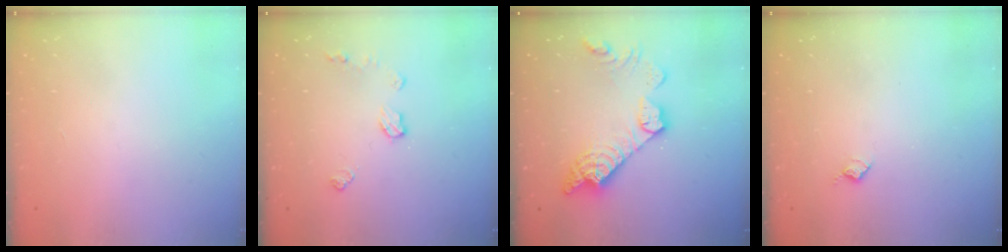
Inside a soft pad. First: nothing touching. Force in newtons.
{"total": 6.5, "press": 6.5, "slide": 0.2}
{"total": 15.3, "press": 15.2, "slide": 1.1}
{"total": 3.8, "press": 3.8, "slide": 0.6}